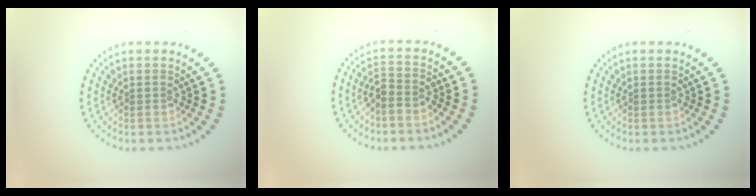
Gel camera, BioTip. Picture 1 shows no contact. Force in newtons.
{"total": 1.9, "press": 1.6, "slide": 1.0}
{"total": 0.0}